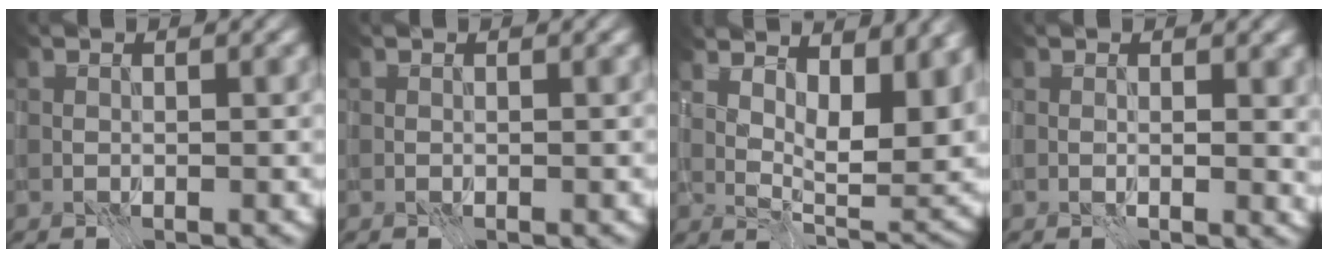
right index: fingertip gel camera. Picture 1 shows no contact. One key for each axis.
{"total": 0.0}
{"total": 12.2, "fx": 5.7, "fy": 5.2, "fz": 9.4, "tx": -0.121, "ty": 0.019, "tz": 0.089}
{"total": 1.7, "fx": 0.3, "fy": 0.6, "fz": 1.5, "tx": -0.019, "ty": -0.003, "tz": 0.011}